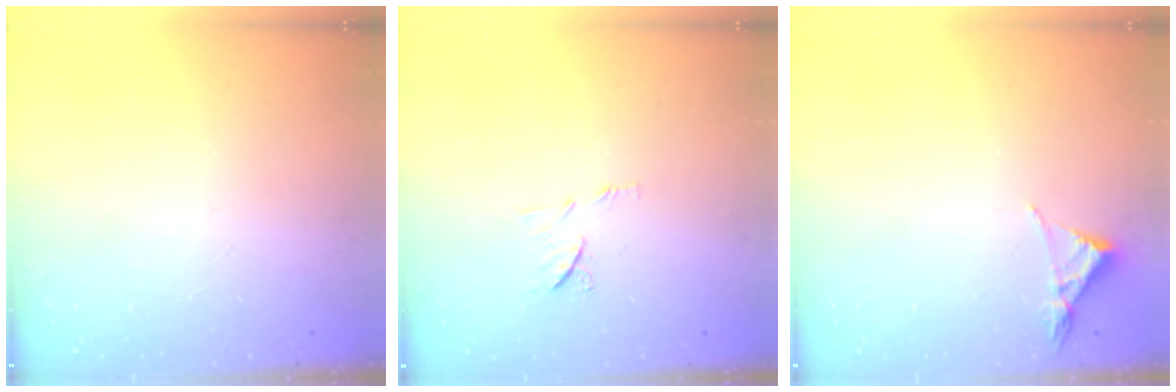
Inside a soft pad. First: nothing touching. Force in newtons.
{"total": 6.7, "press": 6.6, "slide": 1.0}
{"total": 3.1, "press": 3.1, "slide": 0.5}